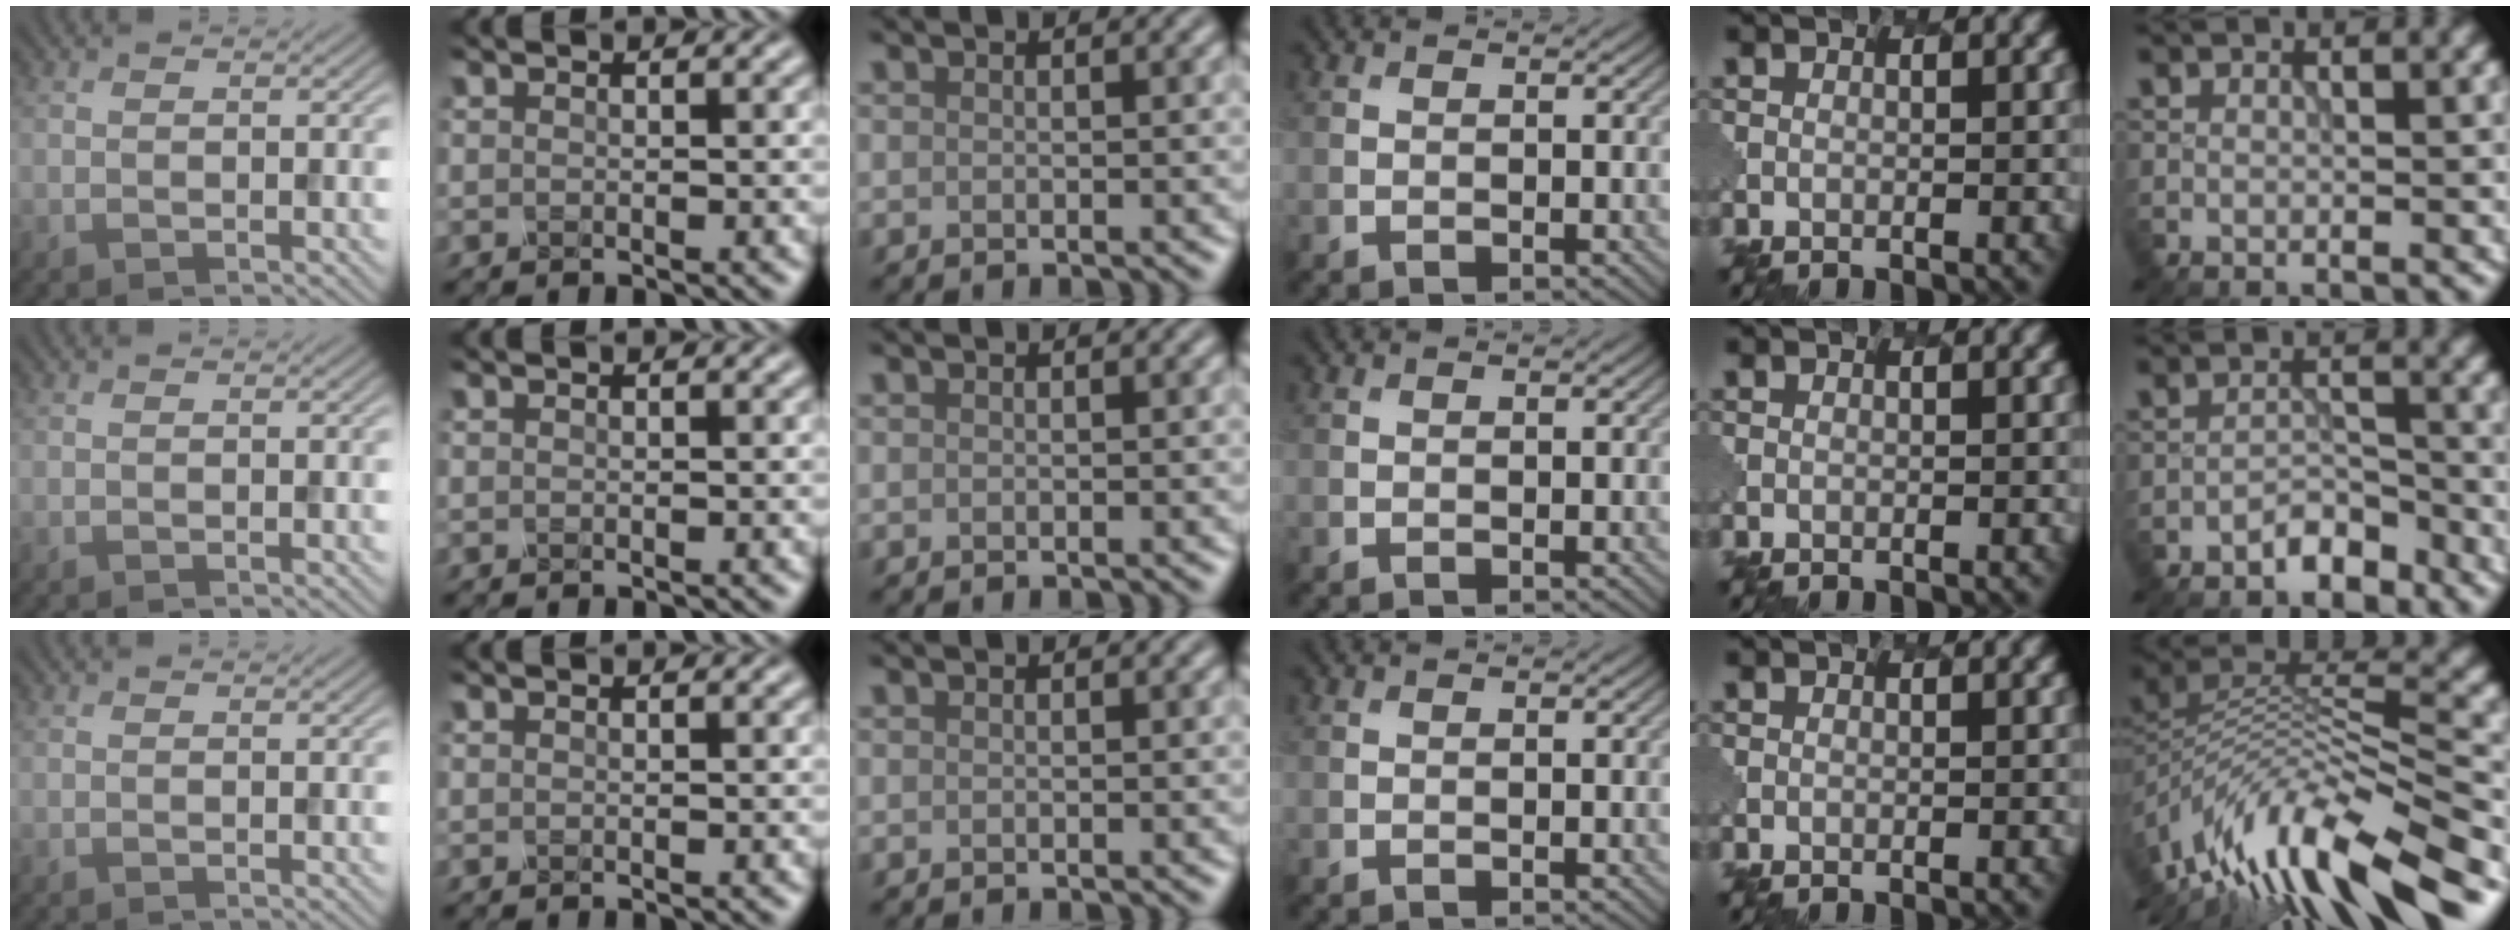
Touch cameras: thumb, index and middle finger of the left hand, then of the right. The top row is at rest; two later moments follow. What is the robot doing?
{"motion": "dispense", "object": "dispenser bottle"}